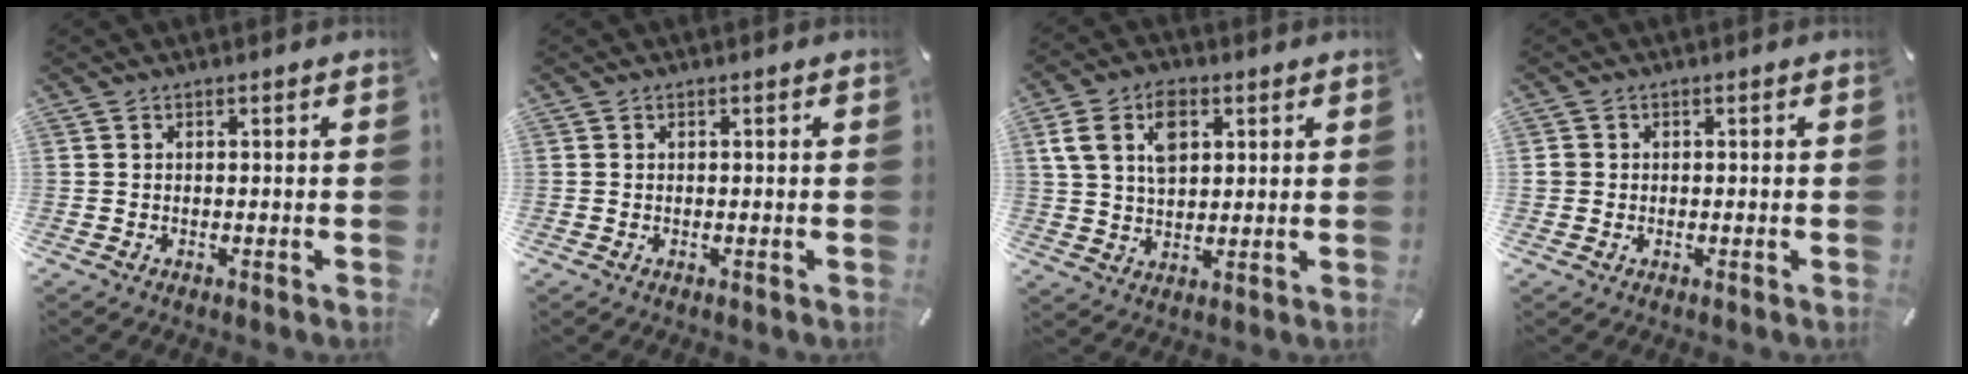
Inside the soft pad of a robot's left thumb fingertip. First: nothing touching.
{"total": 0.0}
{"total": 9.9, "force": [3.5, 6.8, 6.2], "torque": [-0.132, 0.007, 0.062]}
{"total": 1.4, "force": [-0.1, 1.4, 0.2], "torque": [-0.002, 0.006, -0.004]}